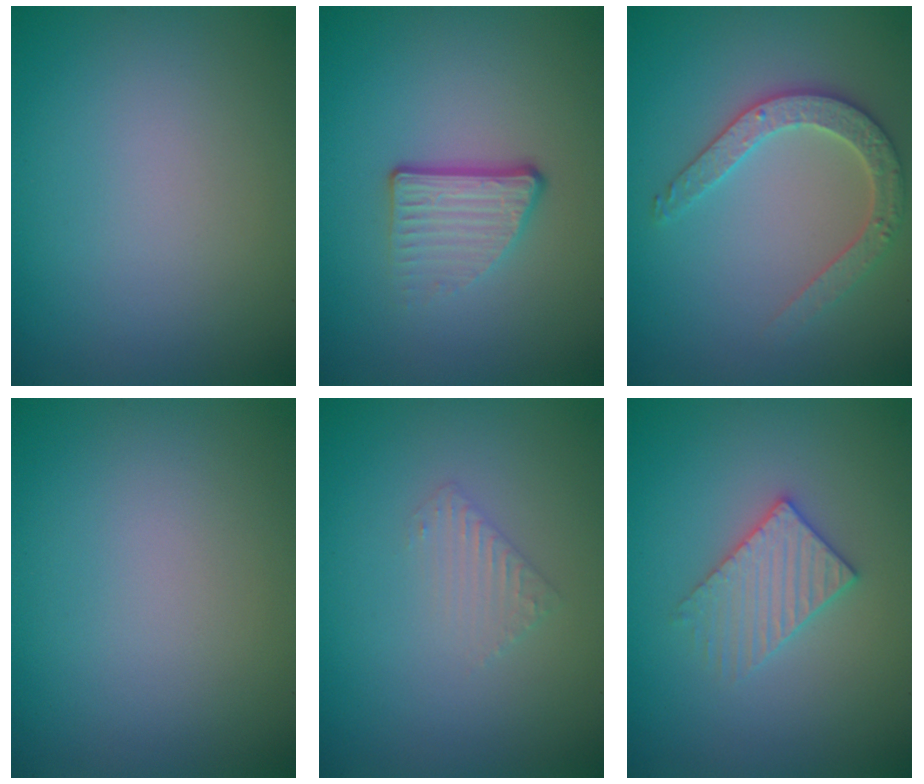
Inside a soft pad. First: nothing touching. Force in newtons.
{"total": 3.4, "press": 2.2, "slide": 2.7}
{"total": 3.2, "press": 3.0, "slide": 1.0}
{"total": 0.0}
{"total": 1.3, "press": 1.3, "slide": 0.3}
{"total": 3.0, "press": 3.0, "slide": 0.5}